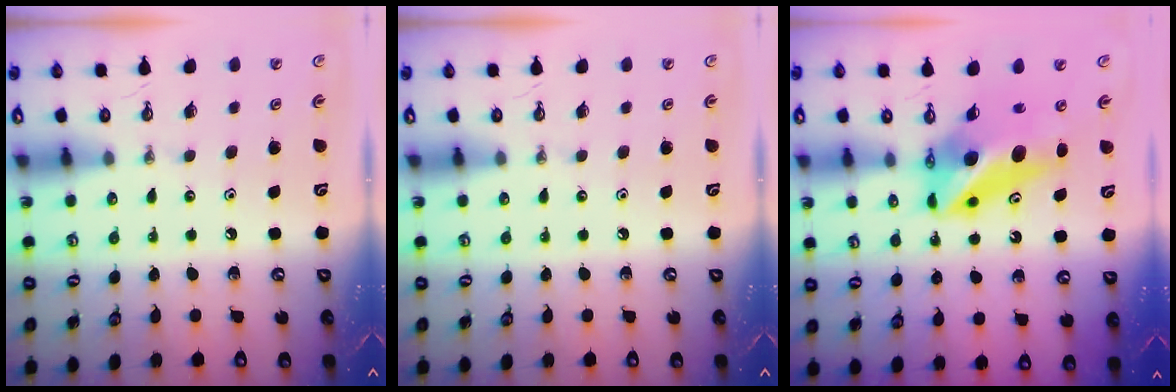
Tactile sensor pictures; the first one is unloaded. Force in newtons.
{"total": 0.0}
{"total": 12.2, "press": 12.1, "slide": 1.1}